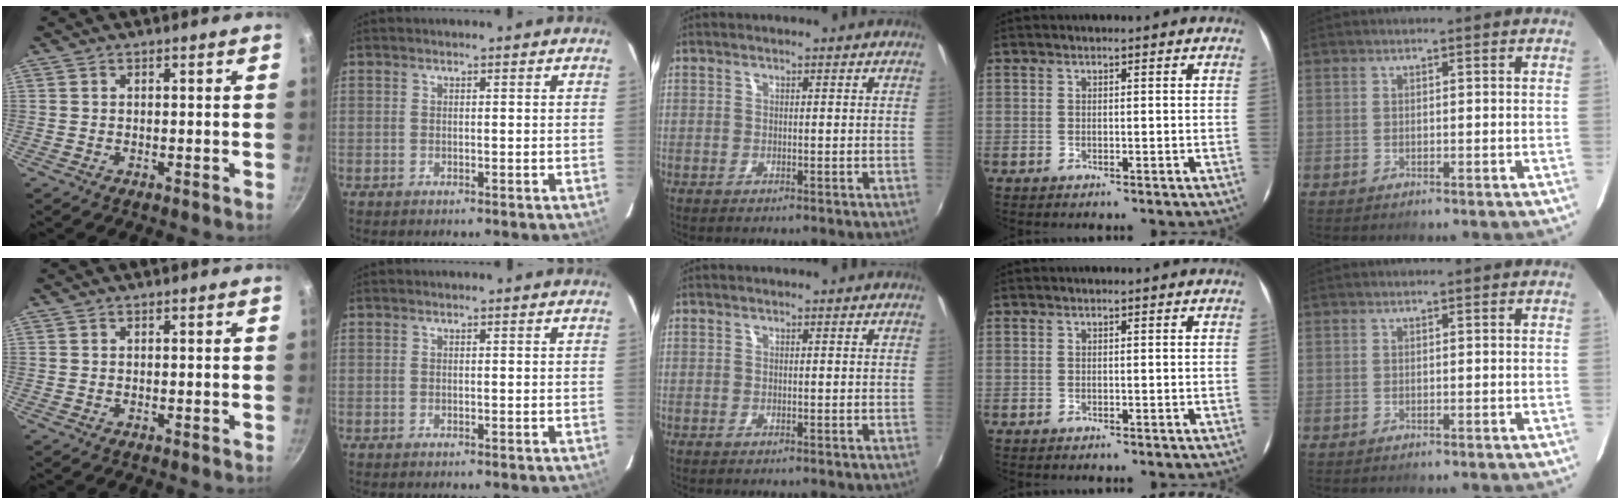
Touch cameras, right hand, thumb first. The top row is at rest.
{}